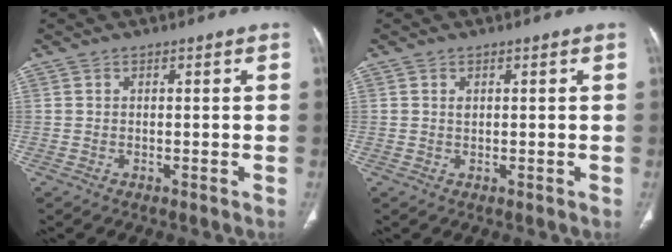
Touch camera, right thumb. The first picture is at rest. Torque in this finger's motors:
{"motor_torque": [0.37, -0.20, 0.16, 0.17, -0.01]}